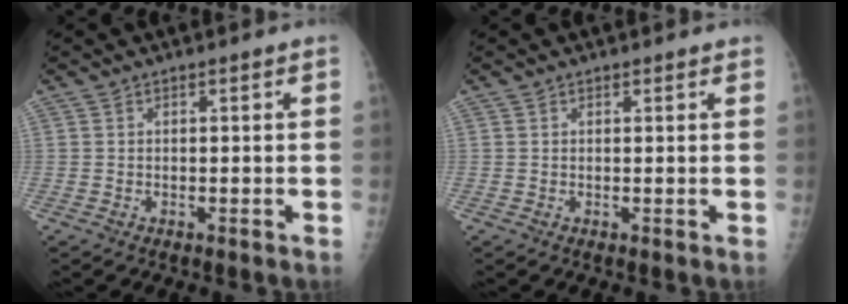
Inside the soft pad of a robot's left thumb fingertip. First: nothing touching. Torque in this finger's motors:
{"motor_torque": [-0.14, 0.03, 0.06, 0.05, 0.02]}